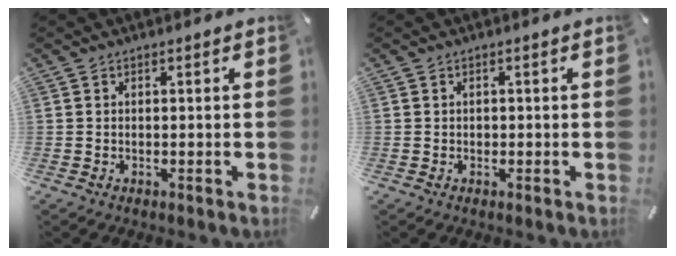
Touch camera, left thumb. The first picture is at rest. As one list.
[{"total": 0.6, "force": [-0.1, 0.5, 0.2], "torque": [-0.004, 0.004, -0.003]}]